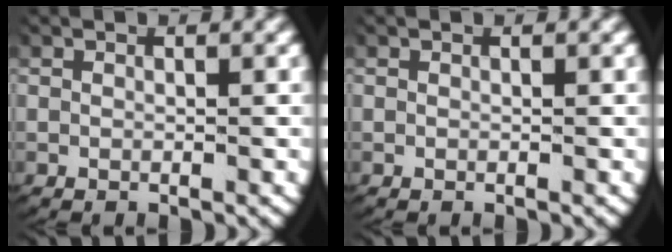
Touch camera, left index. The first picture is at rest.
{"total": 0.0}